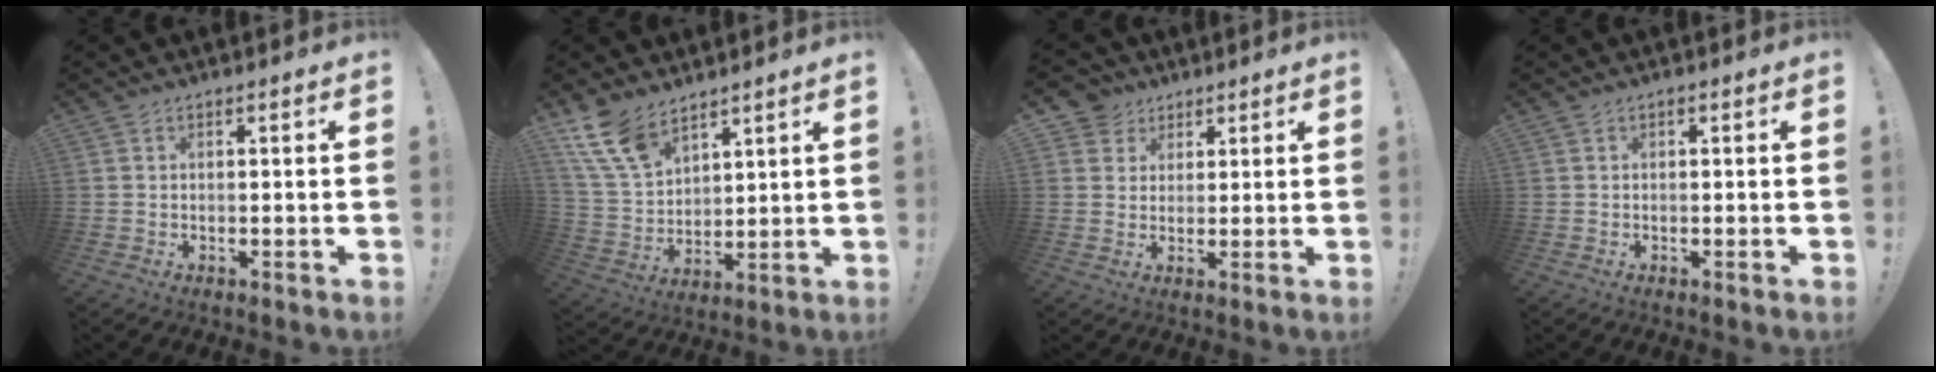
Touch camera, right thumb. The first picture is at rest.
{"total": 12.9, "force": [9.0, 6.9, 6.1], "torque": [-0.132, -0.046, 0.179]}
{"total": 5.7, "force": [3.3, 4.6, 0.7], "torque": [-0.015, -0.019, 0.064]}
{"total": 0.0}